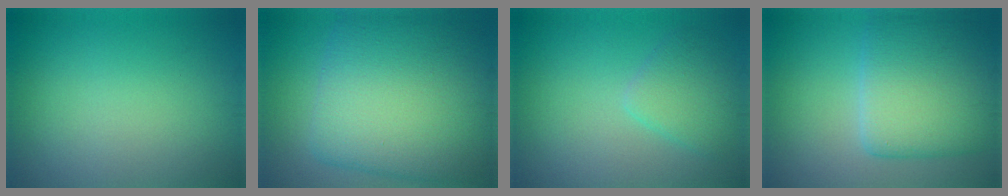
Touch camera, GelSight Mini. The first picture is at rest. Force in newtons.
{"total": 13.0, "press": 13.0, "slide": 0.4}
{"total": 2.8, "press": 2.8, "slide": 0.2}
{"total": 8.1, "press": 8.1, "slide": 0.4}